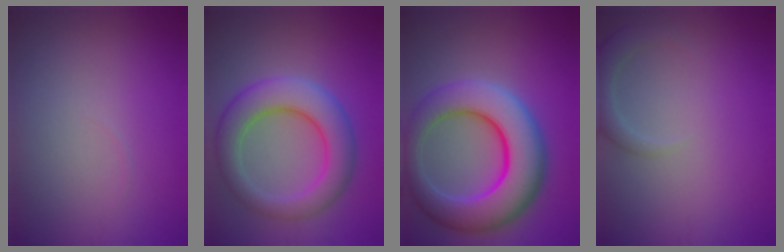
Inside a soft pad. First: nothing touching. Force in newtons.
{"total": 6.8, "press": 6.8, "slide": 0.2}
{"total": 10.5, "press": 10.5, "slide": 0.2}
{"total": 2.4, "press": 2.4, "slide": 0.3}